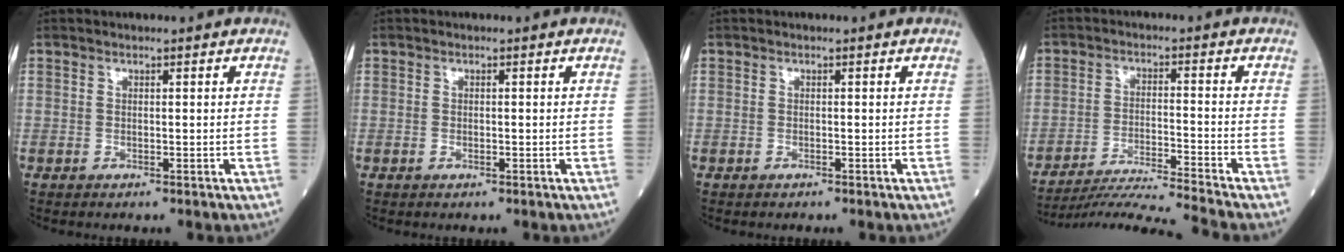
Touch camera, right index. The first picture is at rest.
{"total": 0.5, "force": [-0.3, 0.3, 0.4], "torque": [-0.008, 0.000, -0.005]}
{"total": 0.0}
{"total": 13.0, "force": [-12.0, -3.4, 3.7], "torque": [-0.042, -0.020, -0.201]}